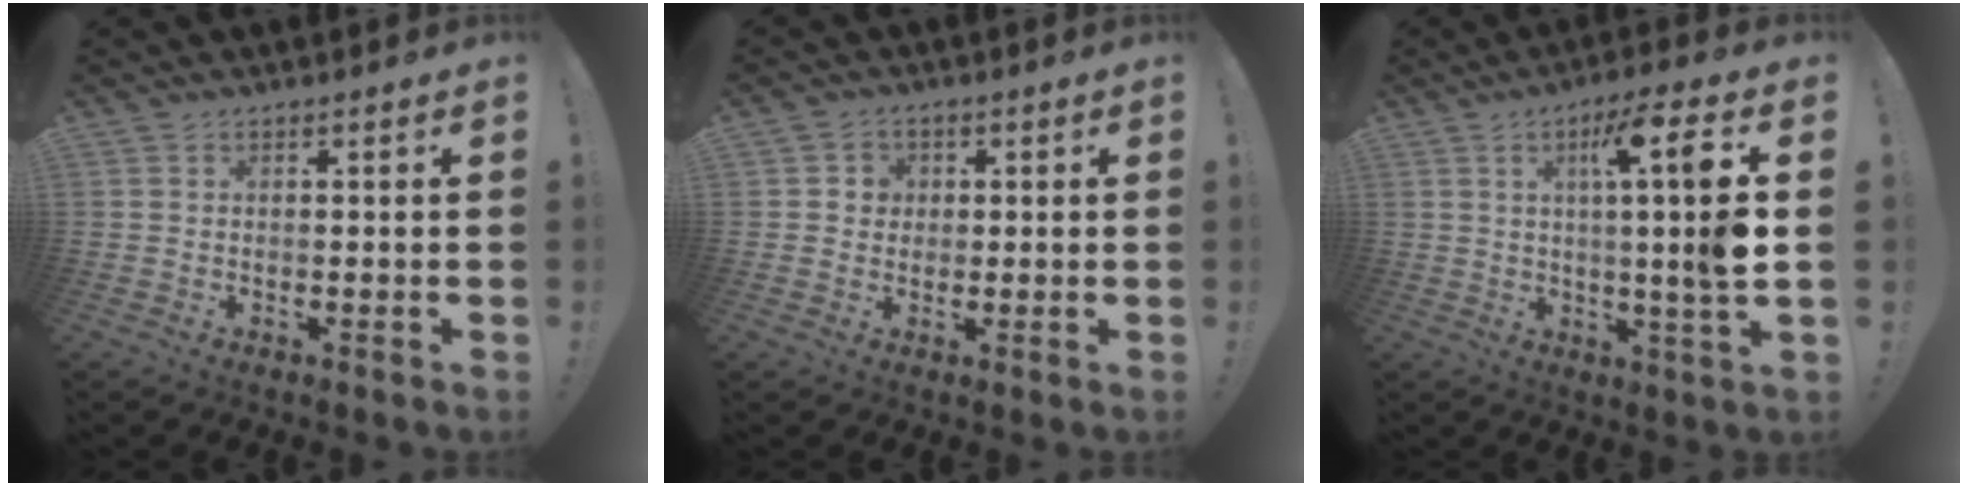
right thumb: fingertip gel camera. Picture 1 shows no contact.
{"total": 3.6, "force": [0.3, 3.5, 0.8], "torque": [-0.015, 0.003, 0.006]}
{"total": 14.3, "force": [1.9, -0.1, 14.1], "torque": [-0.219, -0.003, 0.006]}